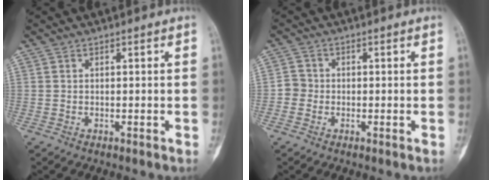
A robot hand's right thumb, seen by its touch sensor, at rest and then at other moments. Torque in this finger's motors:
{"motor_torque": [-0.26, 0.14, 0.37, -0.22, -0.03]}